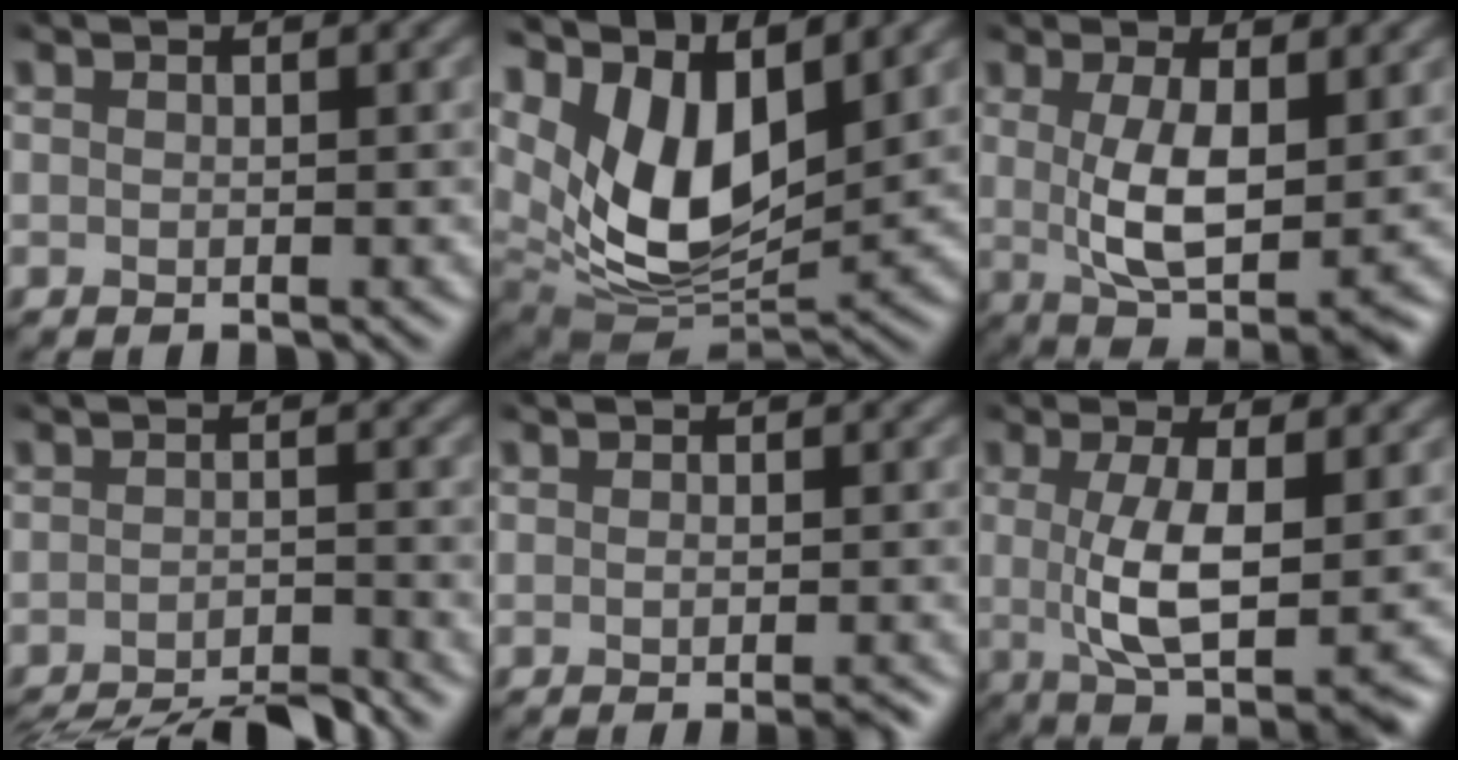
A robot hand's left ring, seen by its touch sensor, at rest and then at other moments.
{"total": 10.7, "force": [3.7, 5.3, 8.5], "torque": [-0.160, -0.014, 0.066]}
{"total": 5.7, "force": [0.1, 1.6, 5.5], "torque": [-0.099, -0.013, 0.004]}
{"total": 7.0, "force": [-6.6, 0.6, 2.4], "torque": [-0.024, -0.011, -0.102]}
{"total": 1.7, "force": [-0.9, 0.1, 1.5], "torque": [-0.012, -0.001, -0.012]}
{"total": 5.8, "force": [-0.3, 1.2, 5.7], "torque": [-0.099, -0.011, -0.005]}